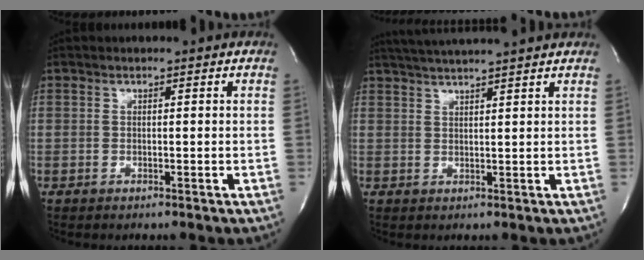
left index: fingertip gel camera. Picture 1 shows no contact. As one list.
[{"total": 10.2, "force": [9.2, -0.5, 4.4], "torque": [-0.079, 0.028, 0.130]}]